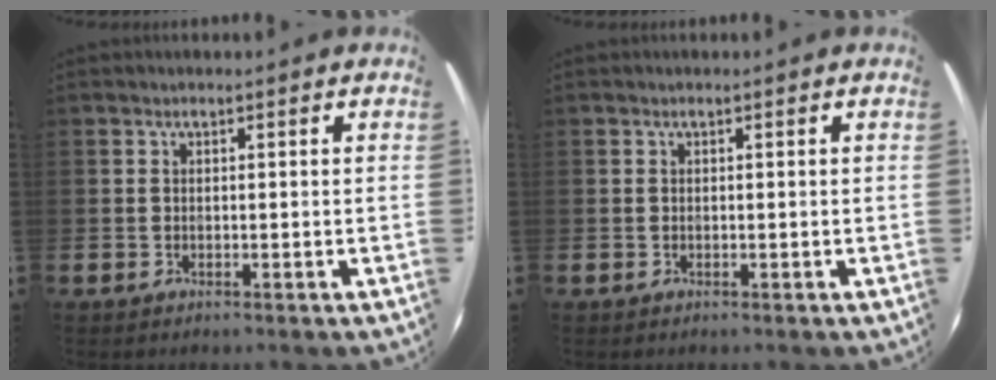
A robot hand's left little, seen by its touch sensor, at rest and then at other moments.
{"total": 0.0}